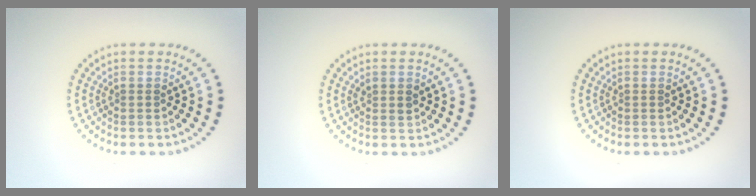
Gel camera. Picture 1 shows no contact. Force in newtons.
{"total": 0.8, "press": 0.8, "slide": 0.3}
{"total": 0.0}